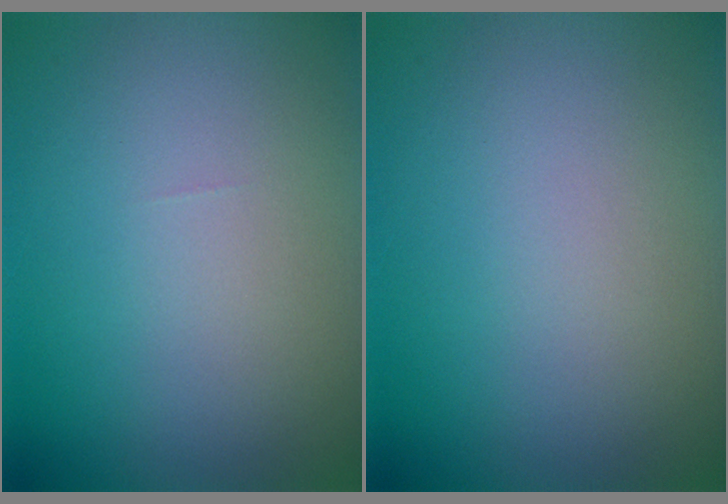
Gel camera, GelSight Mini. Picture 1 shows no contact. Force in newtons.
{"total": 0.0}